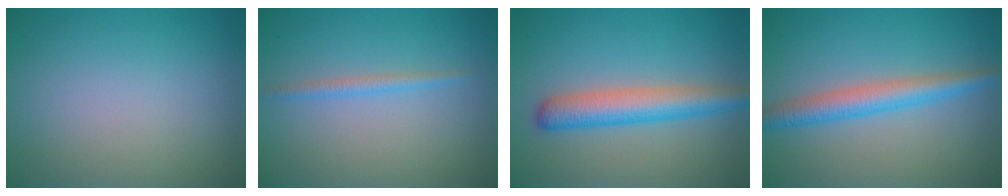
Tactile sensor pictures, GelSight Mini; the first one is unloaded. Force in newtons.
{"total": 1.2, "press": 1.2, "slide": 0.1}
{"total": 4.7, "press": 4.7, "slide": 0.1}
{"total": 3.7, "press": 3.7, "slide": 0.0}